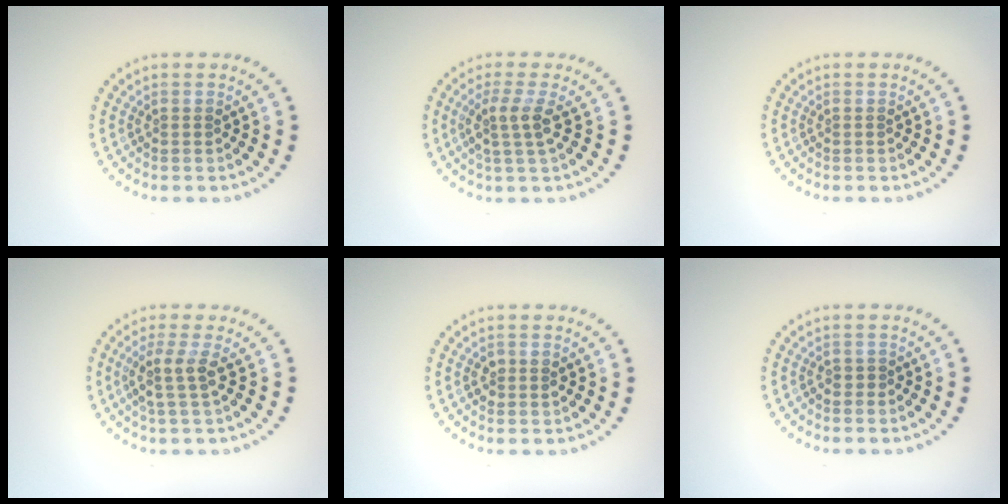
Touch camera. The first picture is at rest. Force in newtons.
{"total": 2.5, "press": 2.0, "slide": 1.6}
{"total": 0.0}
{"total": 2.5, "press": 2.0, "slide": 1.6}
{"total": 1.4, "press": 1.4, "slide": 0.3}
{"total": 0.5, "press": 0.4, "slide": 0.4}